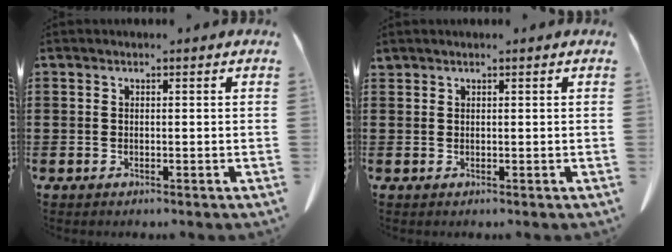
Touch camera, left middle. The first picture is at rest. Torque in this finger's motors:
{"motor_torque": [0.21, 0.07, 0.01, 0.00]}